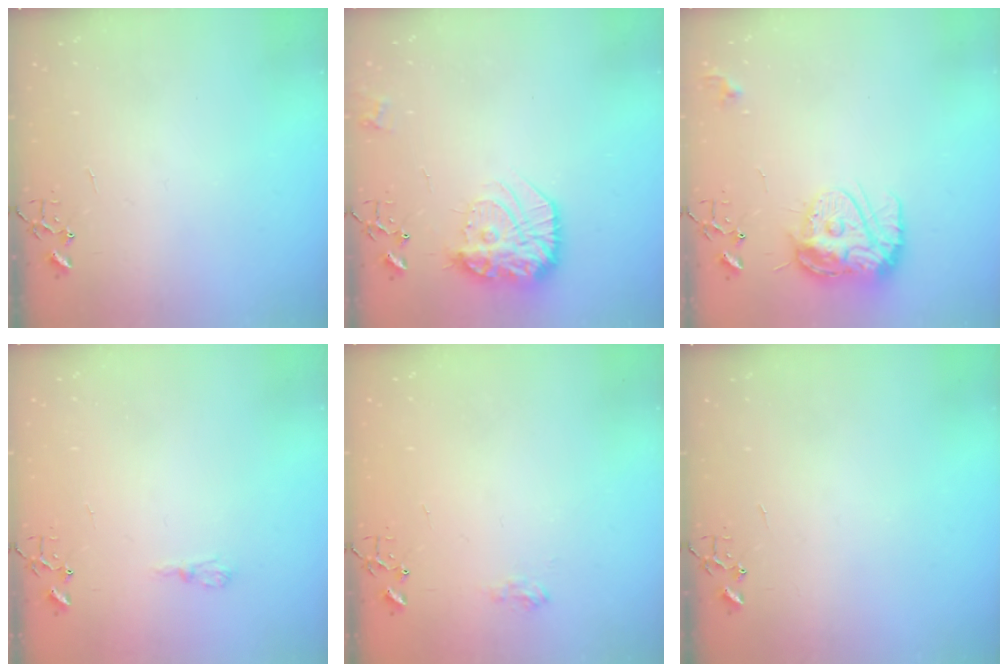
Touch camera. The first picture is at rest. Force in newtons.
{"total": 16.2, "press": 16.2, "slide": 0.6}
{"total": 13.1, "press": 13.1, "slide": 1.2}
{"total": 5.9, "press": 5.9, "slide": 0.7}
{"total": 7.8, "press": 7.8, "slide": 0.3}
{"total": 0.0}